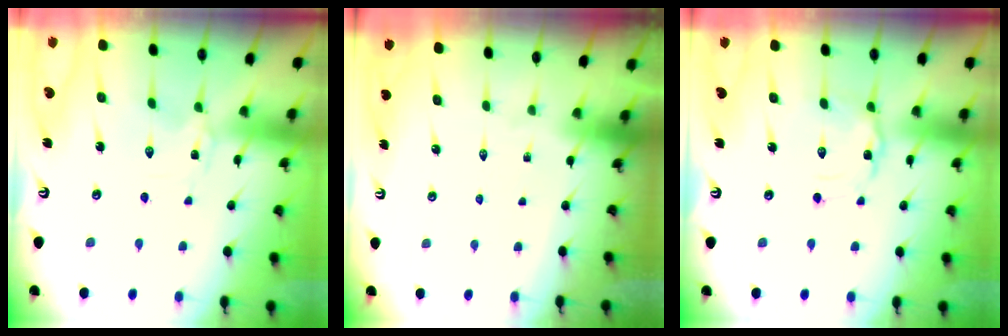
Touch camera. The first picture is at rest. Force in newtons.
{"total": 0.0}
{"total": 1.6, "press": 1.5, "slide": 0.2}